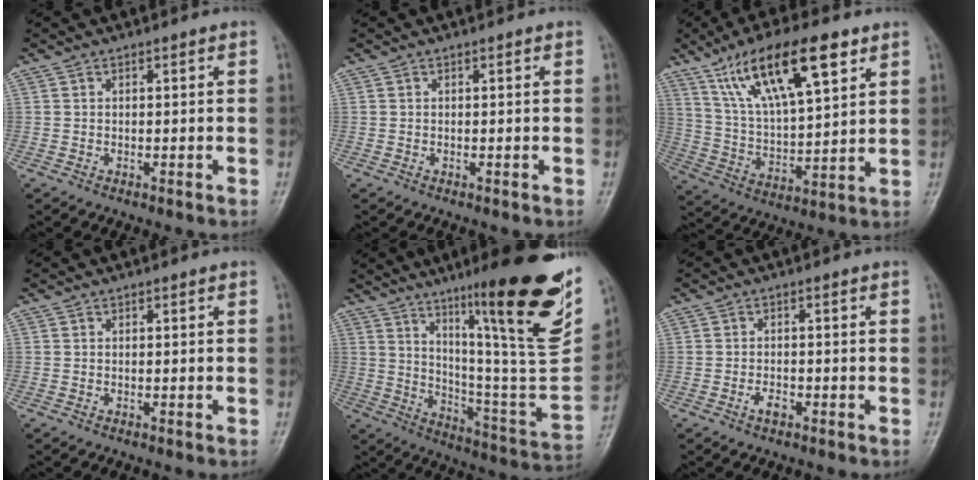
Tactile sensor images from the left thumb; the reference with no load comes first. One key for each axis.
{"total": 0.0}
{"total": 18.6, "fx": 10.2, "fy": 6.1, "fz": 14.4, "tx": -0.232, "ty": -0.025, "tz": 0.189}
{"total": 0.0}
{"total": 29.3, "fx": 16.1, "fy": 4.3, "fz": 24.1, "tx": -0.317, "ty": -0.069, "tz": 0.259}
{"total": 2.1, "fx": -1.1, "fy": 1.1, "fz": 1.4, "tx": -0.024, "ty": 0.007, "tz": -0.020}